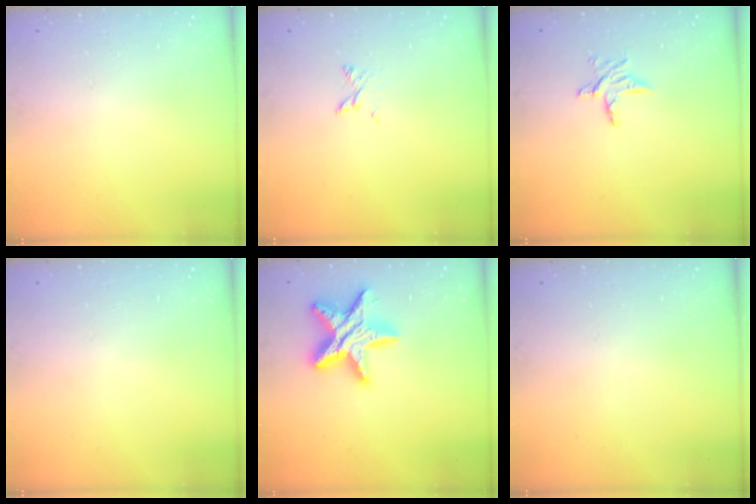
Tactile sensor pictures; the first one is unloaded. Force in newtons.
{"total": 2.6, "press": 2.6, "slide": 0.4}
{"total": 6.0, "press": 6.0, "slide": 0.5}
{"total": 0.0}
{"total": 16.2, "press": 16.1, "slide": 1.1}
{"total": 0.0}